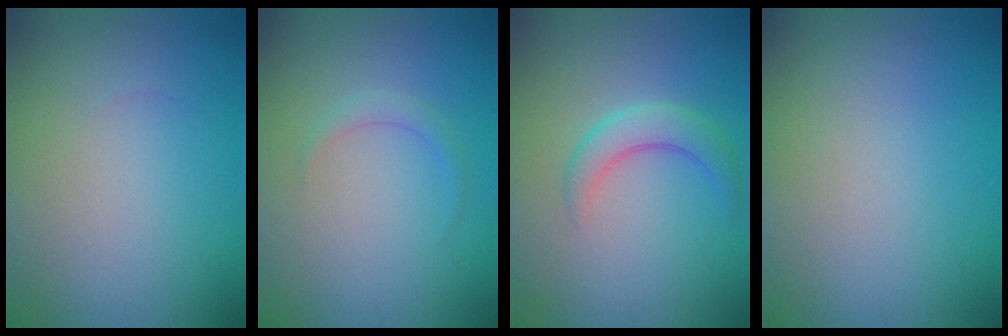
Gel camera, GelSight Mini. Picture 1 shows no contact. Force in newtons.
{"total": 0.8, "press": 0.8, "slide": 0.0}
{"total": 2.9, "press": 2.9, "slide": 0.1}
{"total": 0.0}